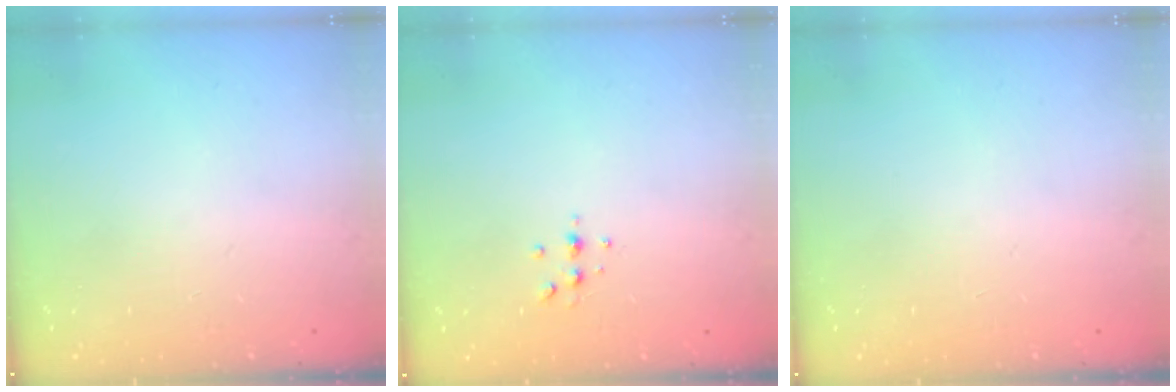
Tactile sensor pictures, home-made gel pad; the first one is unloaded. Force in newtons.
{"total": 4.3, "press": 4.2, "slide": 1.1}
{"total": 0.0}